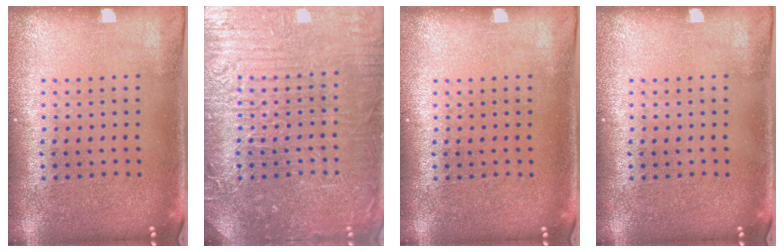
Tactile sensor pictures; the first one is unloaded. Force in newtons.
{"total": 7.7, "press": 7.6, "slide": 1.0}
{"total": 0.0}
{"total": 0.0}